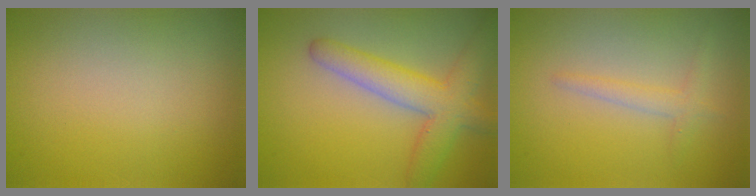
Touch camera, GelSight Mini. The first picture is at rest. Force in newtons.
{"total": 5.1, "press": 5.1, "slide": 0.2}
{"total": 1.6, "press": 1.6, "slide": 0.1}